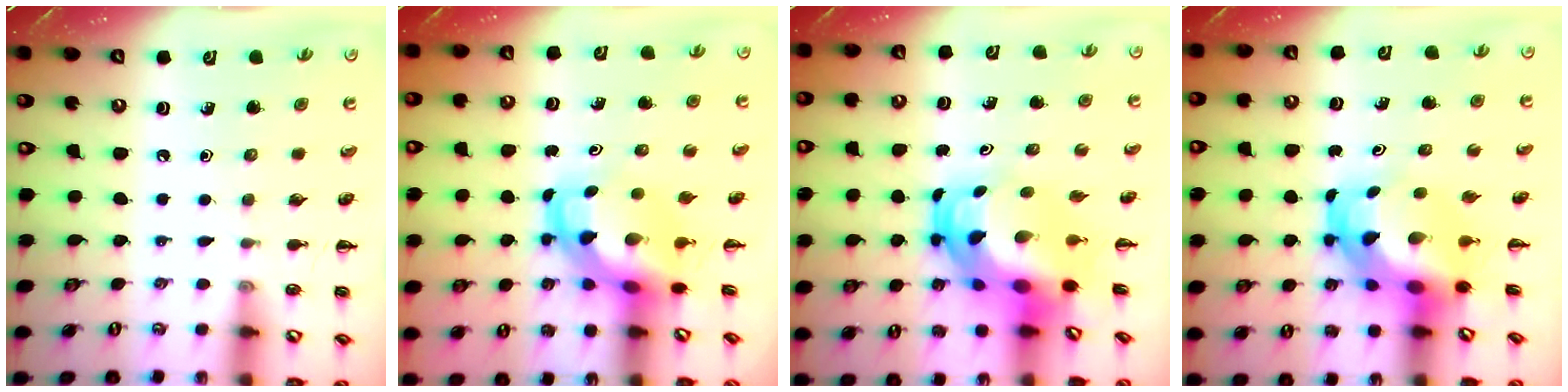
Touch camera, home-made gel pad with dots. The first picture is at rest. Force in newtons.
{"total": 5.0, "press": 4.8, "slide": 1.1}
{"total": 7.9, "press": 7.5, "slide": 2.4}
{"total": 6.1, "press": 5.8, "slide": 1.8}